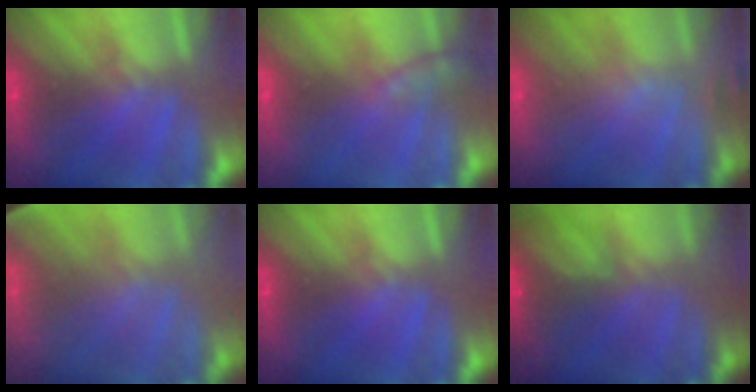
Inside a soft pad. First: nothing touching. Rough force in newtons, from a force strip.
{"total": 2.3}
{"total": 2.4}
{"total": 1.3}
{"total": 0.0}
{"total": 7.8}